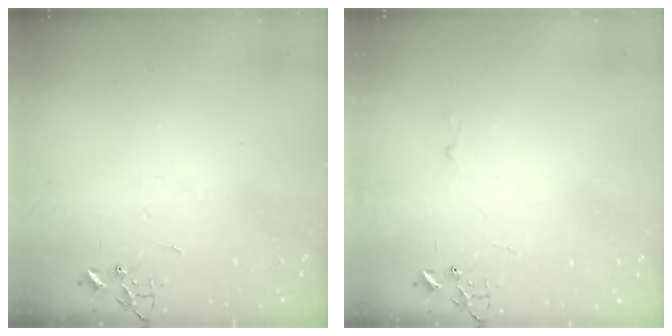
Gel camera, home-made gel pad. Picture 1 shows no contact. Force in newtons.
{"total": 1.8, "press": 1.8, "slide": 0.2}